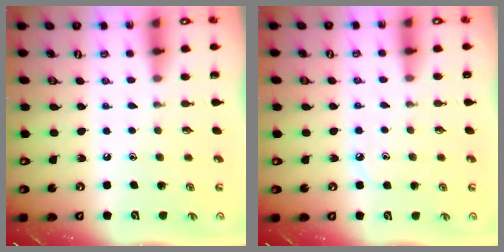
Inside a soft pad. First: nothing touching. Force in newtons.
{"total": 3.7, "press": 3.6, "slide": 0.5}